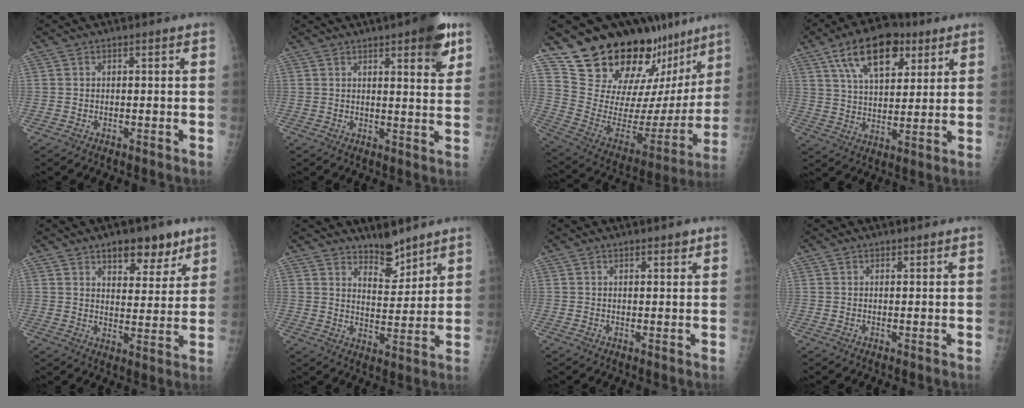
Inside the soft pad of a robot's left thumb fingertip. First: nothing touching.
{"total": 9.1, "force": [5.1, 2.4, 7.2], "torque": [-0.076, -0.022, 0.060]}
{"total": 27.9, "force": [21.6, 12.1, 13.0], "torque": [-0.161, -0.109, 0.329]}
{"total": 15.6, "force": [8.0, 8.3, 10.5], "torque": [-0.142, -0.019, 0.135]}
{"total": 10.1, "force": [6.5, 5.0, 5.9], "torque": [-0.052, -0.035, 0.097]}
{"total": 6.9, "force": [5.8, 2.5, 2.8], "torque": [-0.023, -0.051, 0.101]}
{"total": 1.7, "force": [1.2, 0.6, 1.0], "torque": [-0.008, -0.006, 0.016]}
{"total": 0.6, "force": [0.5, 0.3, 0.0], "torque": [0.003, -0.004, 0.006]}